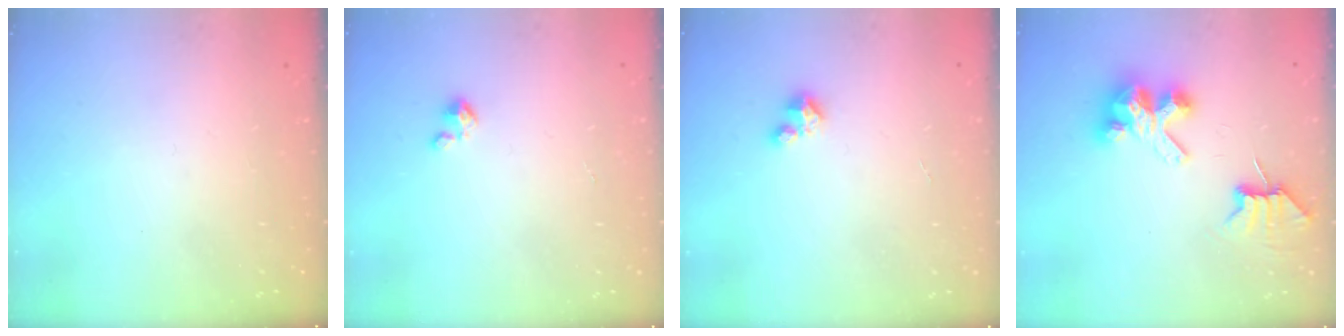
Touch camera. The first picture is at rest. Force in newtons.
{"total": 2.1, "press": 2.1, "slide": 0.3}
{"total": 1.7, "press": 1.6, "slide": 0.2}
{"total": 7.0, "press": 7.0, "slide": 0.6}